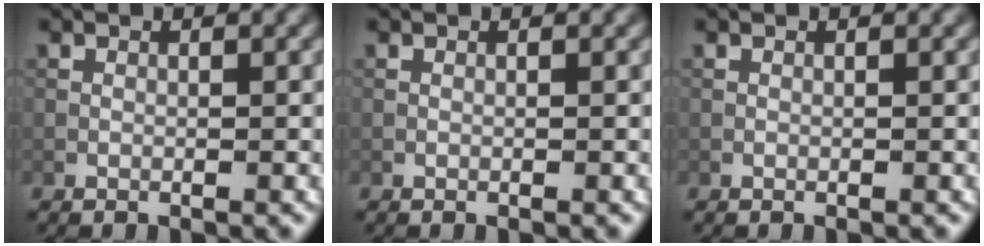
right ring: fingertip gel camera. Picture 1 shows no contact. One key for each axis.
{"total": 0.0}
{"total": 0.0}